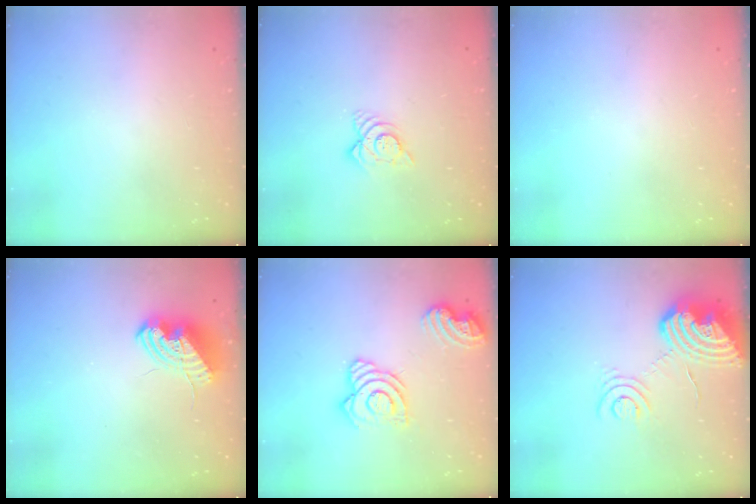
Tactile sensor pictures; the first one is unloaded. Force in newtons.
{"total": 7.2, "press": 7.2, "slide": 0.6}
{"total": 0.0}
{"total": 9.1, "press": 9.1, "slide": 0.6}
{"total": 15.5, "press": 15.4, "slide": 1.8}
{"total": 14.5, "press": 14.4, "slide": 2.0}